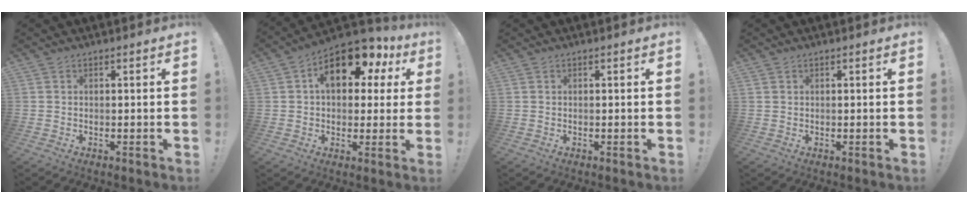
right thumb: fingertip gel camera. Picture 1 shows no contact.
{"total": 15.9, "force": [6.7, 8.9, 11.3], "torque": [-0.163, -0.024, 0.115]}
{"total": 0.0}
{"total": 0.8, "force": [0.6, 0.5, 0.2], "torque": [-0.004, -0.001, 0.011]}